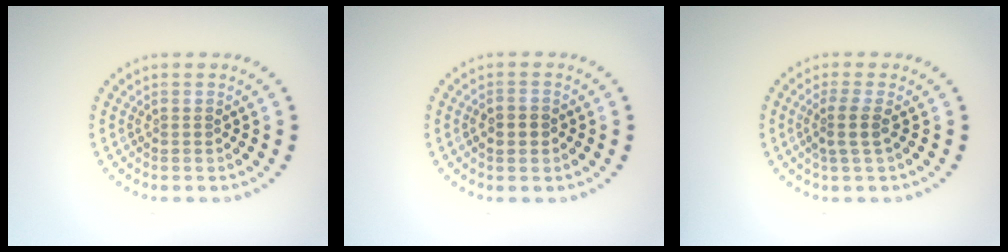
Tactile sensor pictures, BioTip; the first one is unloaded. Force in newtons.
{"total": 1.6, "press": 1.6, "slide": 0.3}
{"total": 2.0, "press": 1.5, "slide": 1.3}